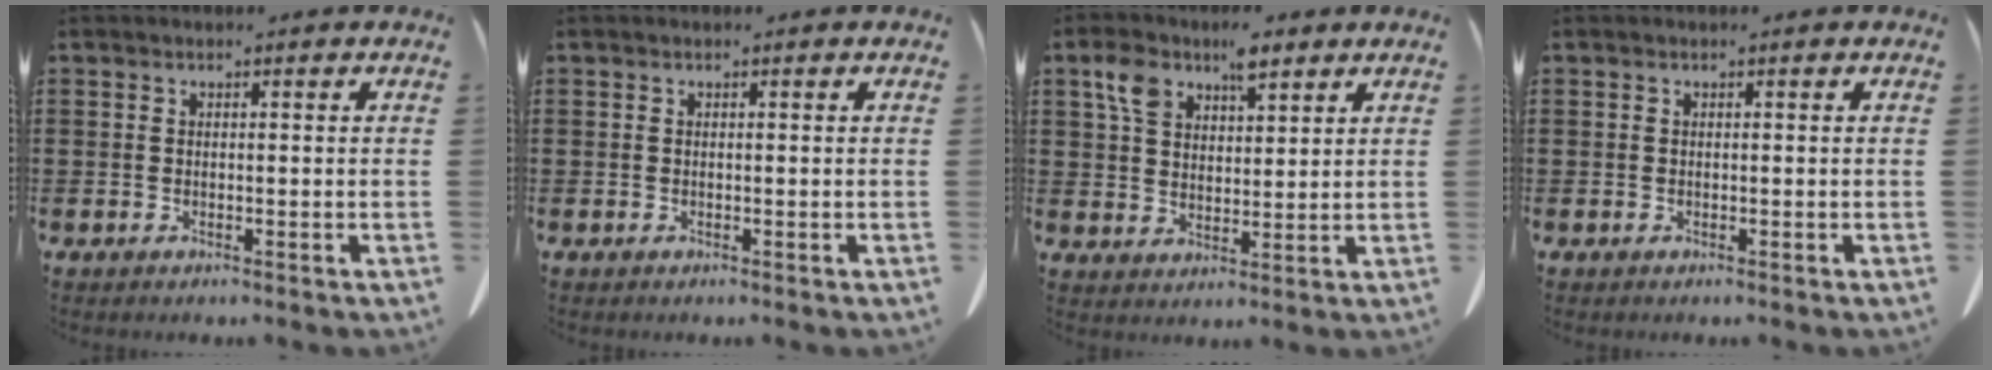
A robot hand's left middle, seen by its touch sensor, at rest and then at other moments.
{"total": 0.0}
{"total": 7.0, "force": [4.4, 3.6, 4.1], "torque": [-0.088, 0.009, 0.080]}
{"total": 0.0}